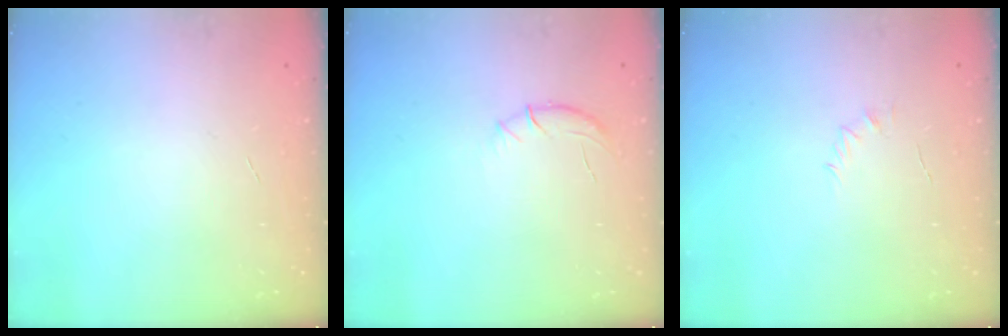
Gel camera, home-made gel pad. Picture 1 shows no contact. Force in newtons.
{"total": 6.4, "press": 6.2, "slide": 1.7}
{"total": 3.6, "press": 3.5, "slide": 1.0}